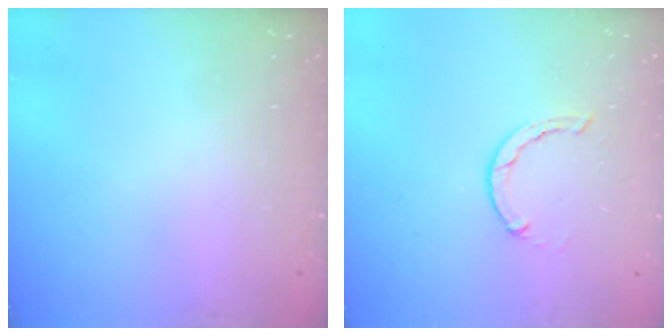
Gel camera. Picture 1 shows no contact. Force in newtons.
{"total": 2.1, "press": 2.1, "slide": 0.3}